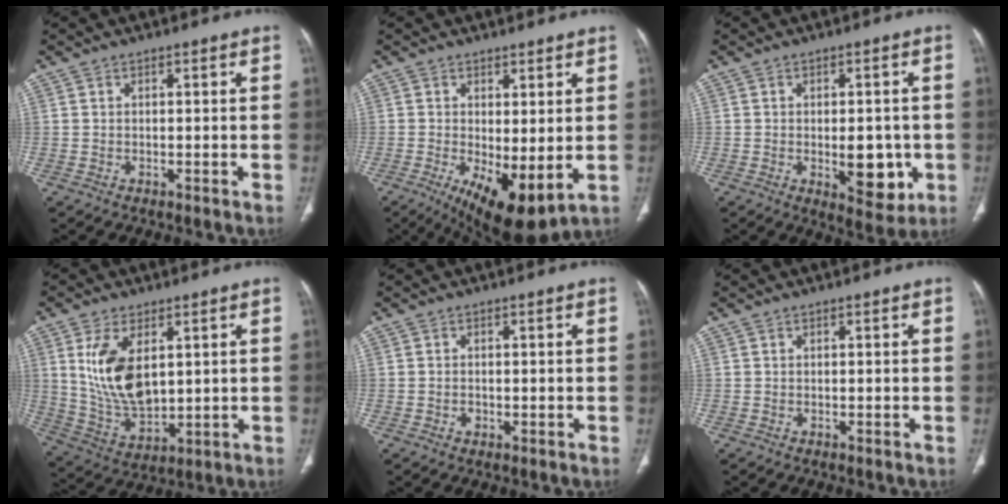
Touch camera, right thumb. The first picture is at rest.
{"total": 10.8, "force": [-1.8, 4.3, 9.8], "torque": [-0.157, -0.023, -0.012]}
{"total": 9.0, "force": [-1.8, 4.6, 7.5], "torque": [-0.069, -0.007, -0.011]}
{"total": 13.2, "force": [3.5, 7.2, 10.5], "torque": [-0.194, -0.020, 0.082]}
{"total": 1.3, "force": [-0.3, 1.0, 0.7], "torque": [-0.009, 0.002, -0.003]}
{"total": 0.0}